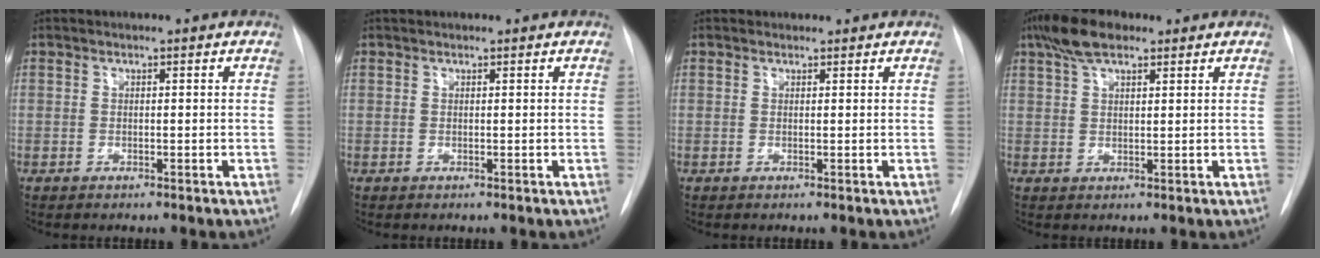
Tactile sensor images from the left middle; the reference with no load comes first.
{"total": 0.9, "force": [0.8, 0.2, 0.2], "torque": [-0.009, 0.015, 0.016]}
{"total": 1.4, "force": [1.3, 0.5, -0.1], "torque": [0.002, 0.018, 0.020]}
{"total": 6.3, "force": [4.2, 2.2, 4.1], "torque": [-0.086, 0.019, 0.077]}